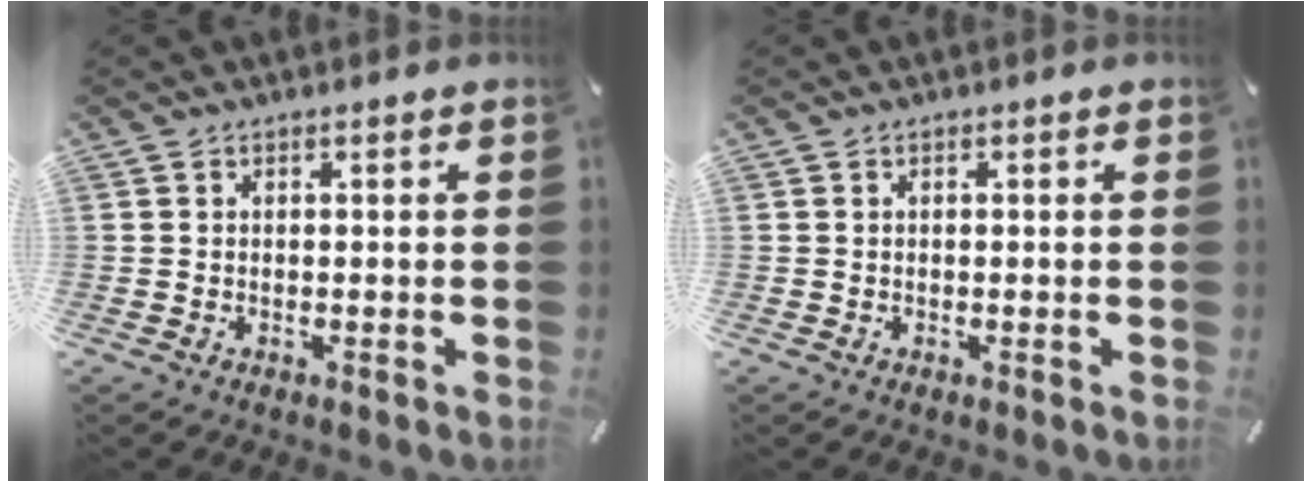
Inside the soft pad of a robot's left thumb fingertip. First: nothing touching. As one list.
[{"total": 0.0}]